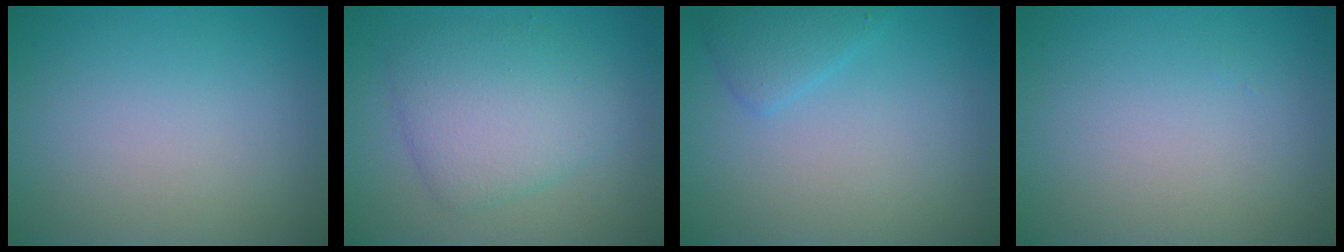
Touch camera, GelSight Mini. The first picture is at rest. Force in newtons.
{"total": 4.9, "press": 4.9, "slide": 0.1}
{"total": 1.9, "press": 1.9, "slide": 0.1}
{"total": 0.0}